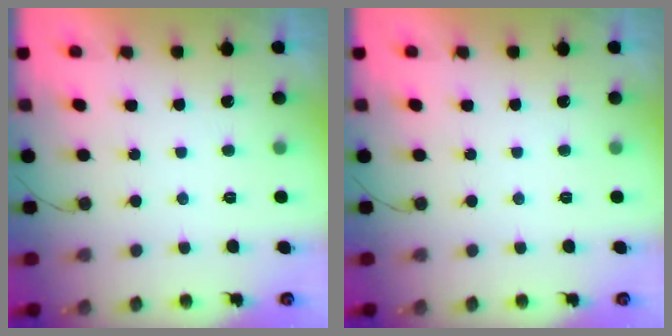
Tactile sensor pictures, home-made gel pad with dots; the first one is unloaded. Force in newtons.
{"total": 0.0}